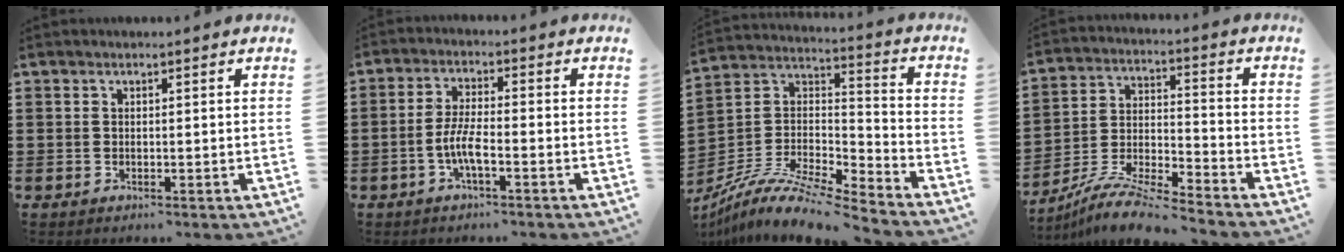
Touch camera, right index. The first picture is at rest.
{"total": 5.2, "force": [-2.1, 1.0, 4.6], "torque": [-0.114, -0.011, -0.048]}
{"total": 10.2, "force": [-8.5, 2.0, 5.2], "torque": [-0.110, 0.008, -0.172]}
{"total": 9.2, "force": [-8.6, 0.1, 3.2], "torque": [-0.068, 0.002, -0.174]}